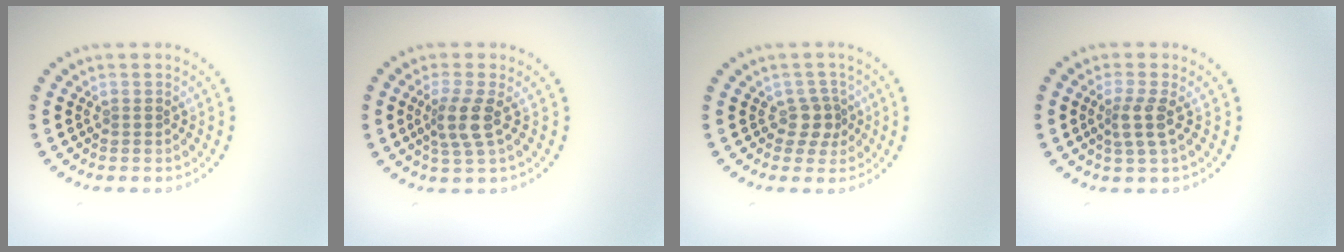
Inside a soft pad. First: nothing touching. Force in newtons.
{"total": 2.8, "press": 2.3, "slide": 1.7}
{"total": 2.0, "press": 1.6, "slide": 1.2}
{"total": 2.3, "press": 1.9, "slide": 1.3}